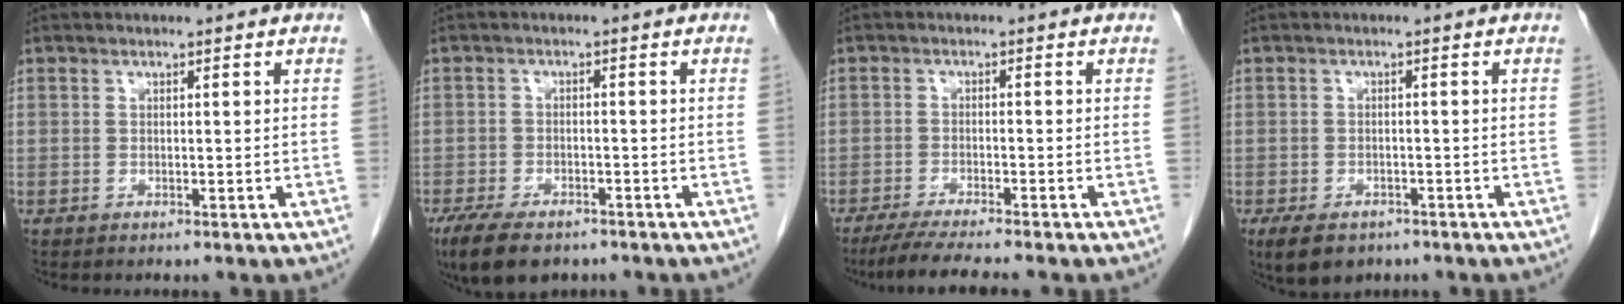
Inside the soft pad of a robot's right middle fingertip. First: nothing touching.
{"total": 8.9, "force": [-6.5, 3.5, 4.9], "torque": [-0.085, -0.010, -0.100]}
{"total": 7.0, "force": [-5.9, -0.5, 3.7], "torque": [-0.053, -0.021, -0.097]}
{"total": 6.1, "force": [-4.2, 3.3, 2.9], "torque": [-0.051, -0.006, -0.059]}